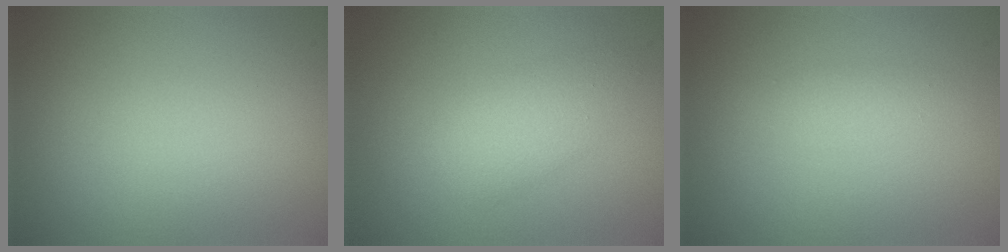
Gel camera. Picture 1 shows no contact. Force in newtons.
{"total": 2.7, "press": 2.7, "slide": 0.1}
{"total": 1.4, "press": 1.4, "slide": 0.1}